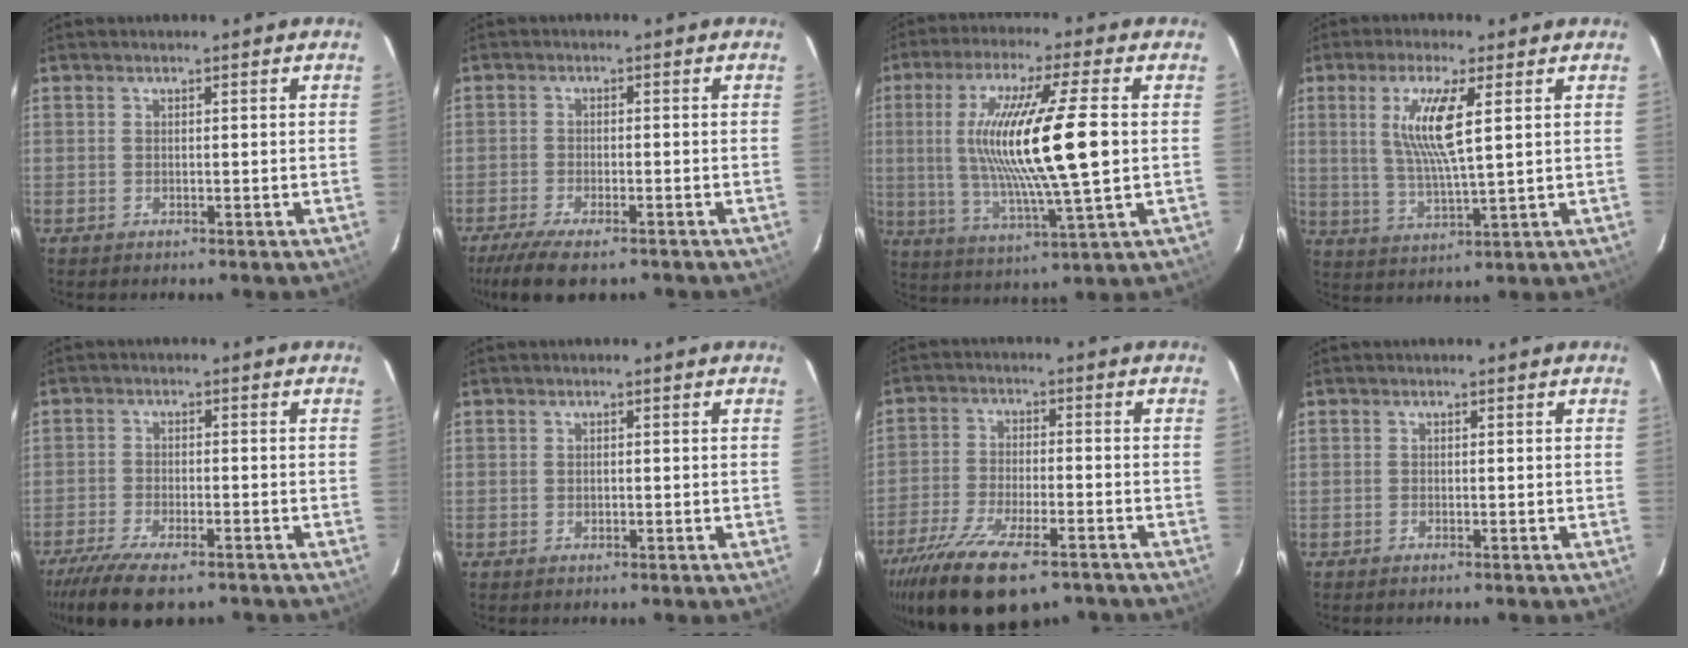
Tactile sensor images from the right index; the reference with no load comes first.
{"total": 9.4, "force": [-7.2, 2.7, 5.4], "torque": [-0.130, -0.028, -0.127]}
{"total": 17.6, "force": [1.4, 1.3, 17.5], "torque": [-0.323, -0.008, 0.034]}
{"total": 9.4, "force": [2.8, 1.0, 8.9], "torque": [-0.177, -0.006, 0.057]}
{"total": 11.4, "force": [-8.7, 3.4, 6.4], "torque": [-0.153, -0.034, -0.154]}
{"total": 0.6, "force": [0.0, 0.6, 0.1], "torque": [0.000, 0.000, 0.002]}
{"total": 17.1, "force": [-11.9, 6.0, 10.7], "torque": [-0.222, -0.043, -0.204]}
{"total": 0.0}